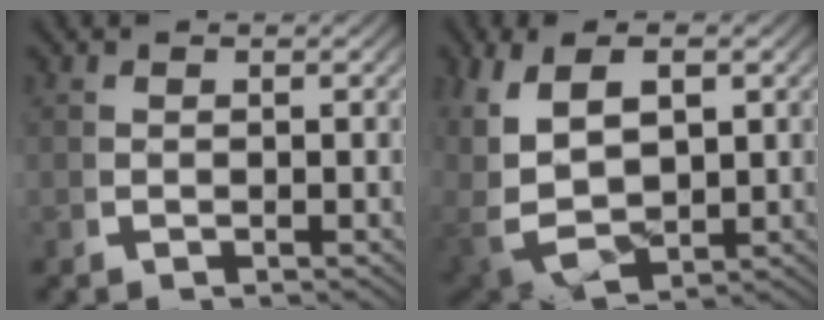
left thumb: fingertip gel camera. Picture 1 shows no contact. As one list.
[{"total": 8.7, "force": [-0.1, 6.2, 6.1], "torque": [-0.167, -0.041, 0.027]}]